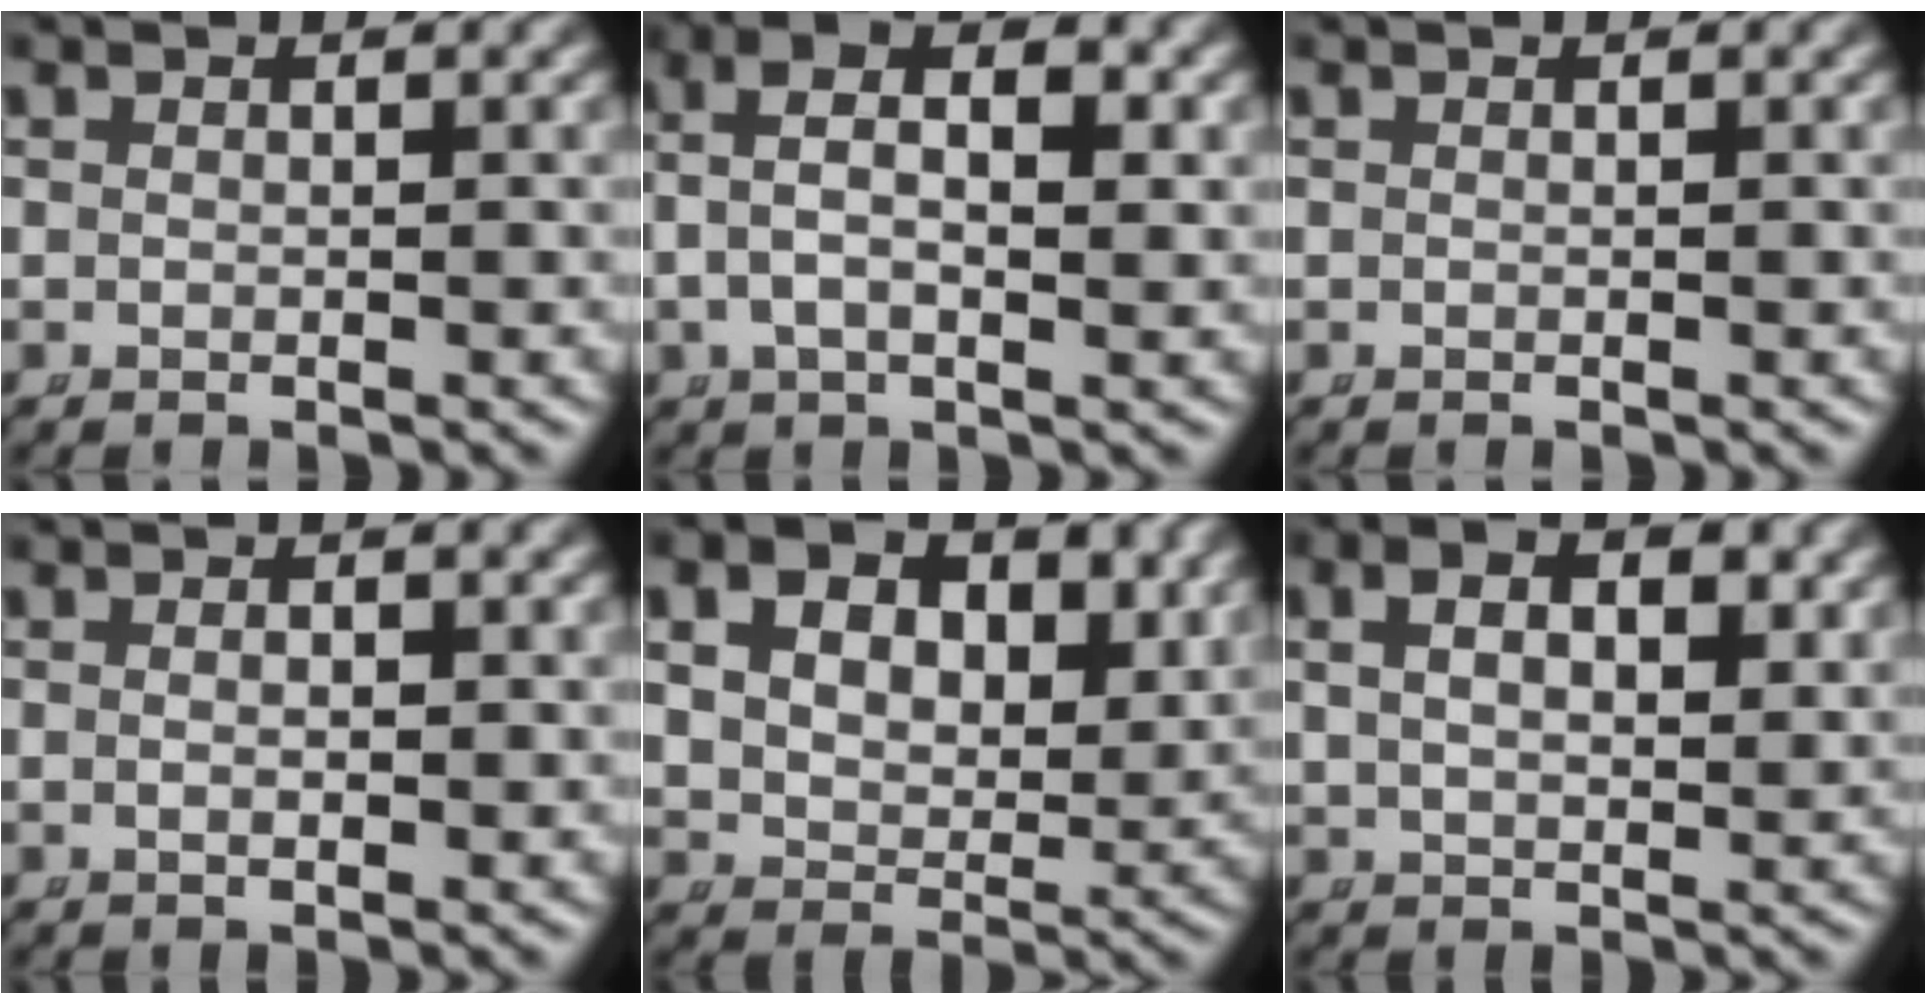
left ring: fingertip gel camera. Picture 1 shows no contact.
{"total": 6.0, "force": [1.4, 3.4, 4.8], "torque": [-0.084, 0.009, 0.014]}
{"total": 0.0}
{"total": 1.1, "force": [-0.2, 0.3, 1.1], "torque": [-0.020, -0.005, -0.002]}
{"total": 6.6, "force": [2.6, 4.7, 3.9], "torque": [-0.080, -0.027, 0.049]}
{"total": 4.0, "force": [1.6, 2.2, 2.9], "torque": [-0.046, 0.001, 0.029]}